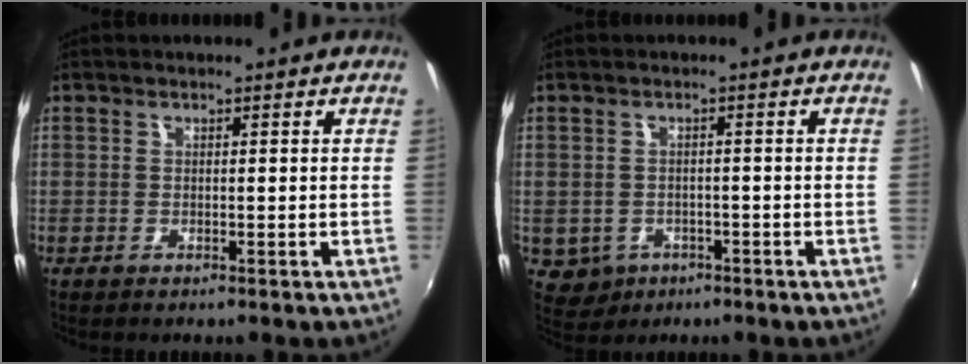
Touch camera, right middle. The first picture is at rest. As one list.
[{"total": 4.8, "force": [-1.8, 4.2, 1.7], "torque": [-0.046, -0.003, -0.015]}]